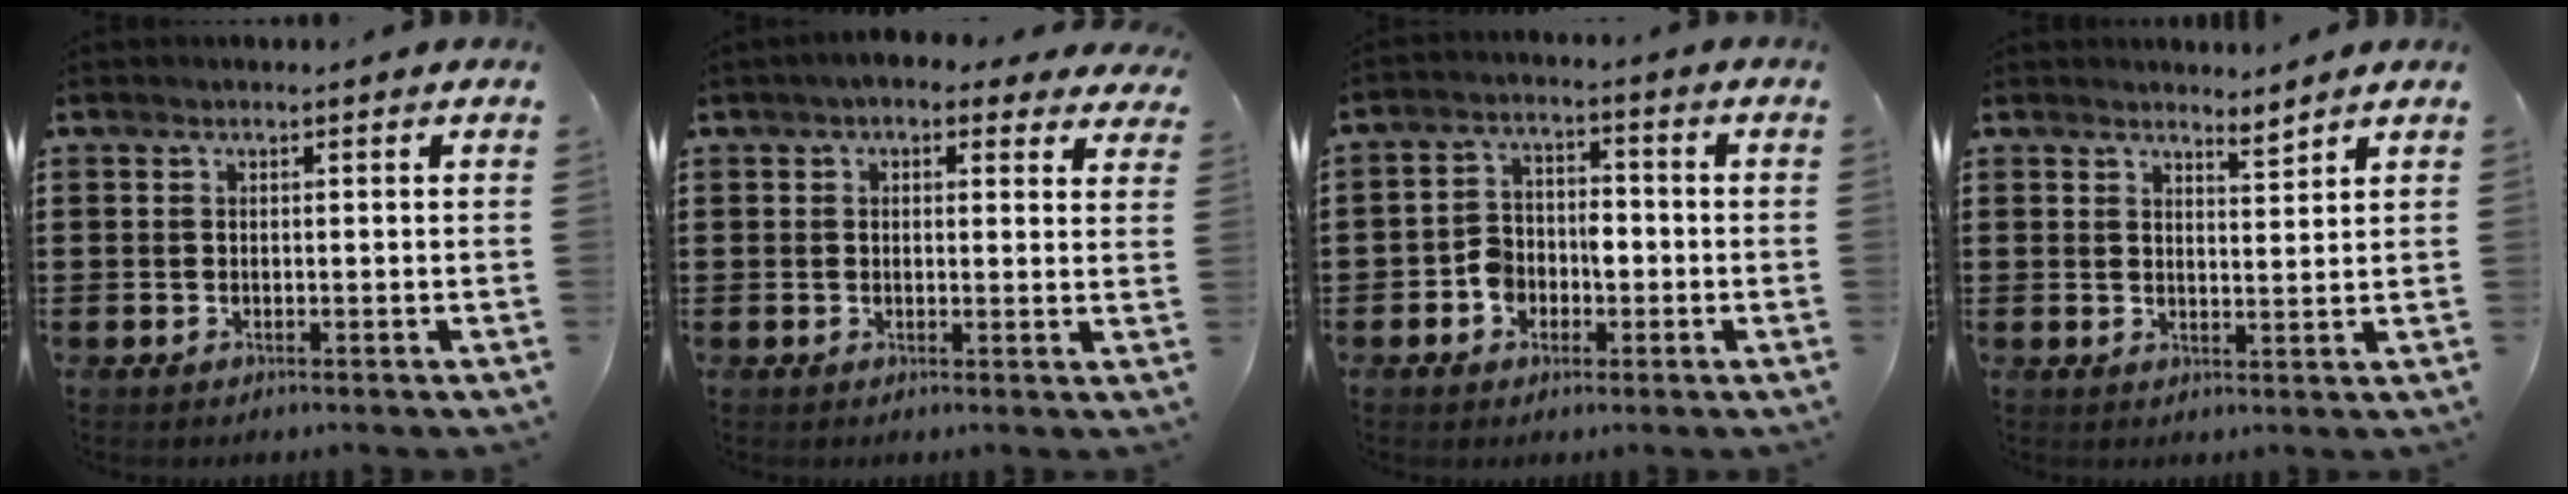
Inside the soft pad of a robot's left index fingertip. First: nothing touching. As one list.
[{"total": 3.2, "force": [2.4, 1.4, 1.5], "torque": [-0.030, -0.002, 0.039]}, {"total": 4.5, "force": [-2.1, 3.5, 2.0], "torque": [-0.044, 0.012, -0.043]}, {"total": 2.8, "force": [2.8, 0.0, 0.4], "torque": [-0.015, -0.003, 0.053]}]